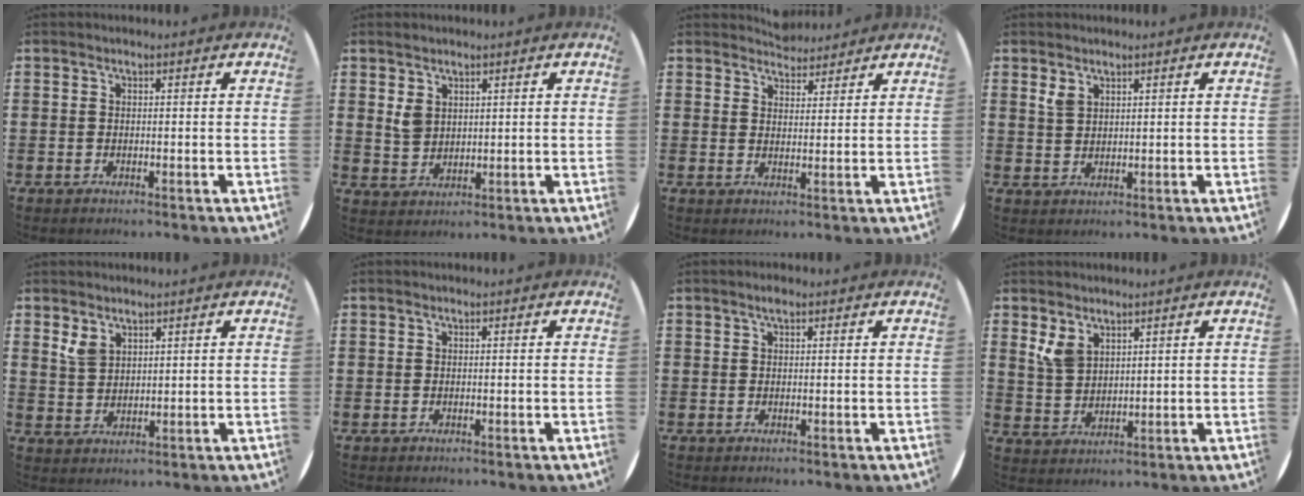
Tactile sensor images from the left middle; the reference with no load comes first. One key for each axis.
{"total": 3.1, "fx": 1.8, "fy": 2.1, "fz": 1.3, "tx": -0.022, "ty": 0.004, "tz": 0.031}
{"total": 3.3, "fx": 3.3, "fy": 0.6, "fz": -0.3, "tx": -0.001, "ty": -0.010, "tz": 0.062}
{"total": 1.9, "fx": 1.5, "fy": 1.0, "fz": 0.7, "tx": -0.008, "ty": 0.001, "tz": 0.027}
{"total": 2.7, "fx": 2.0, "fy": 1.5, "fz": 1.0, "tx": -0.016, "ty": -0.001, "tz": 0.038}
{"total": 0.5, "fx": 0.3, "fy": 0.5, "fz": -0.1, "tx": 0.009, "ty": 0.001, "tz": 0.003}
{"total": 1.0, "fx": 0.7, "fy": 0.2, "fz": 0.6, "tx": -0.012, "ty": 0.004, "tz": 0.011}
{"total": 3.6, "fx": 2.5, "fy": 2.1, "fz": 1.6, "tx": -0.037, "ty": 0.004, "tz": 0.049}